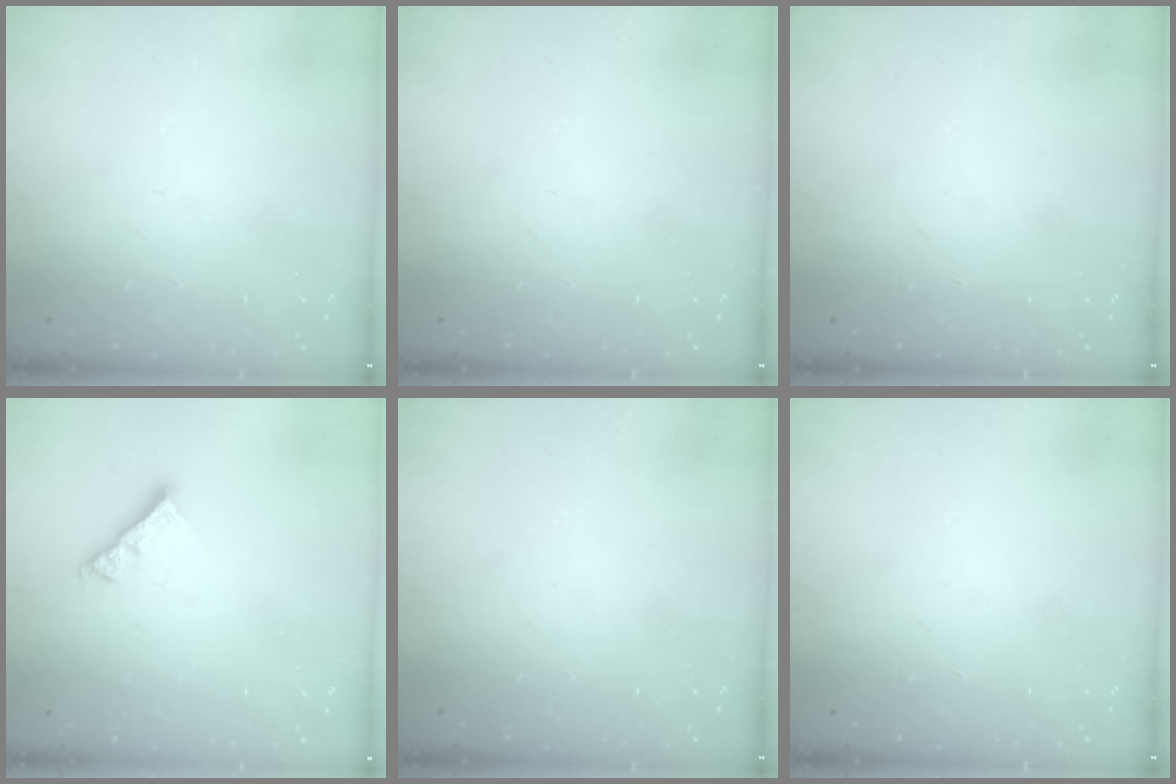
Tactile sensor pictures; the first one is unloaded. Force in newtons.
{"total": 0.0}
{"total": 0.0}
{"total": 4.8, "press": 4.8, "slide": 0.5}
{"total": 0.0}
{"total": 0.0}